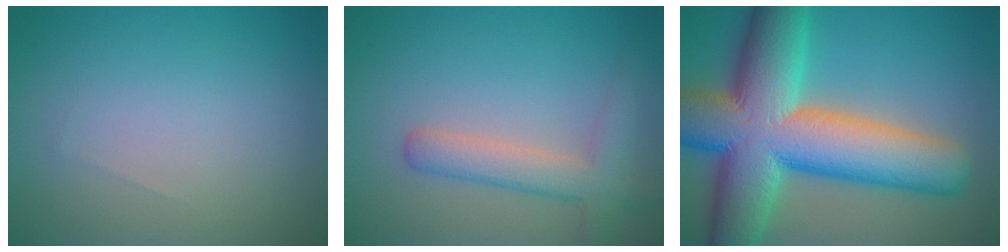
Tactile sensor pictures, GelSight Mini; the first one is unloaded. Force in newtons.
{"total": 3.6, "press": 3.6, "slide": 0.3}
{"total": 15.9, "press": 15.9, "slide": 0.7}